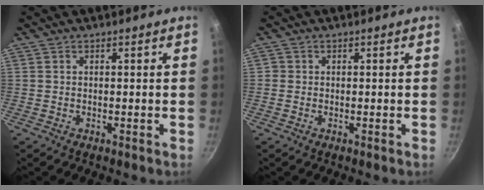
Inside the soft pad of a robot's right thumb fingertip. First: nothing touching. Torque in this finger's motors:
{"motor_torque": [-0.59, 0.43, 0.02, 0.20, -0.04]}